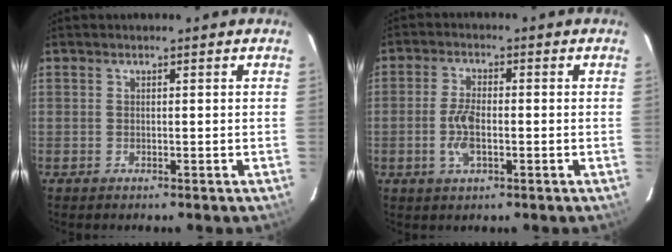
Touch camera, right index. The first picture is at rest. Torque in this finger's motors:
{"motor_torque": [0.37, -0.16, 0.34, 0.11]}